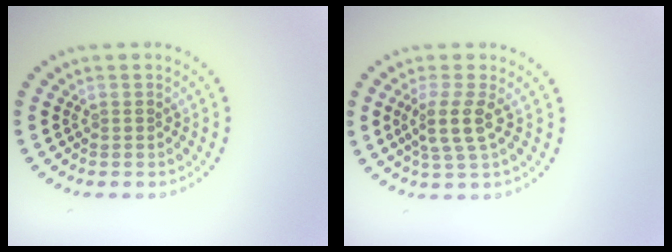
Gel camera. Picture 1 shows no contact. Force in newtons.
{"total": 2.7, "press": 2.3, "slide": 1.5}